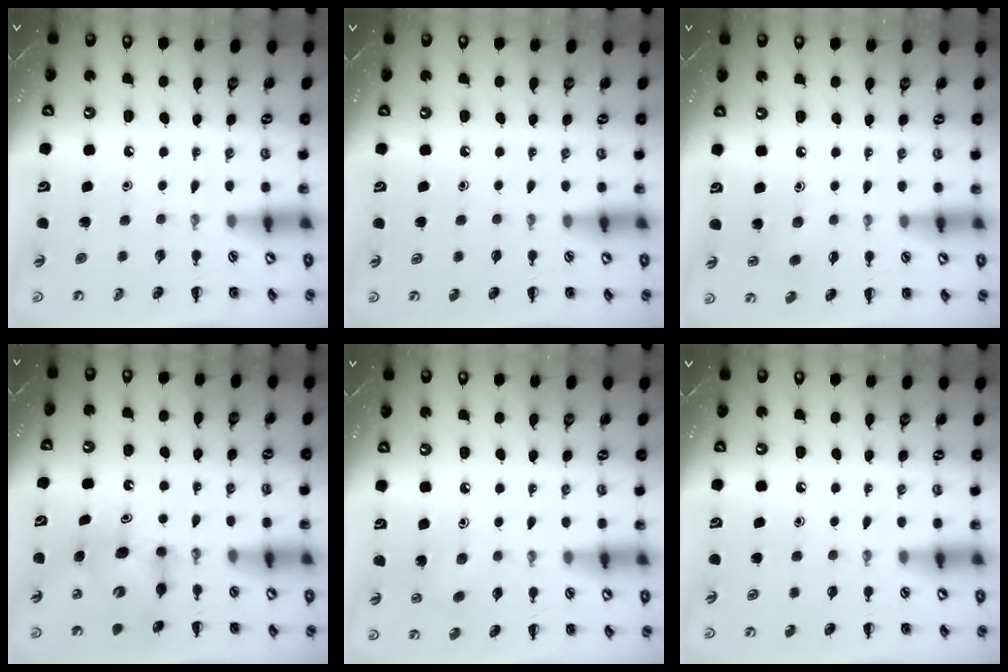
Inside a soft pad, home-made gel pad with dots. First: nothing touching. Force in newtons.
{"total": 0.0}
{"total": 2.4, "press": 2.3, "slide": 0.8}
{"total": 6.7, "press": 6.7, "slide": 0.4}
{"total": 2.7, "press": 2.6, "slide": 0.9}
{"total": 0.0}